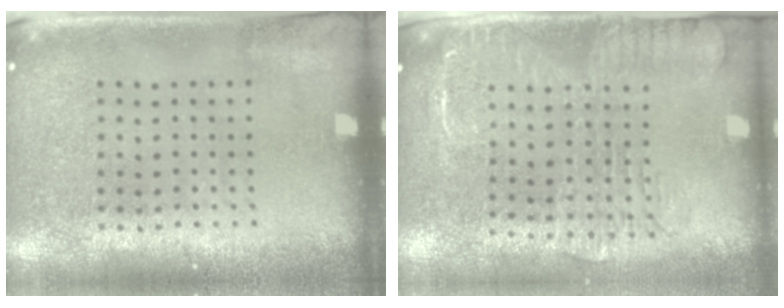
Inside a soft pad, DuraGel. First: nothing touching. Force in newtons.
{"total": 1.9, "press": 1.6, "slide": 1.0}